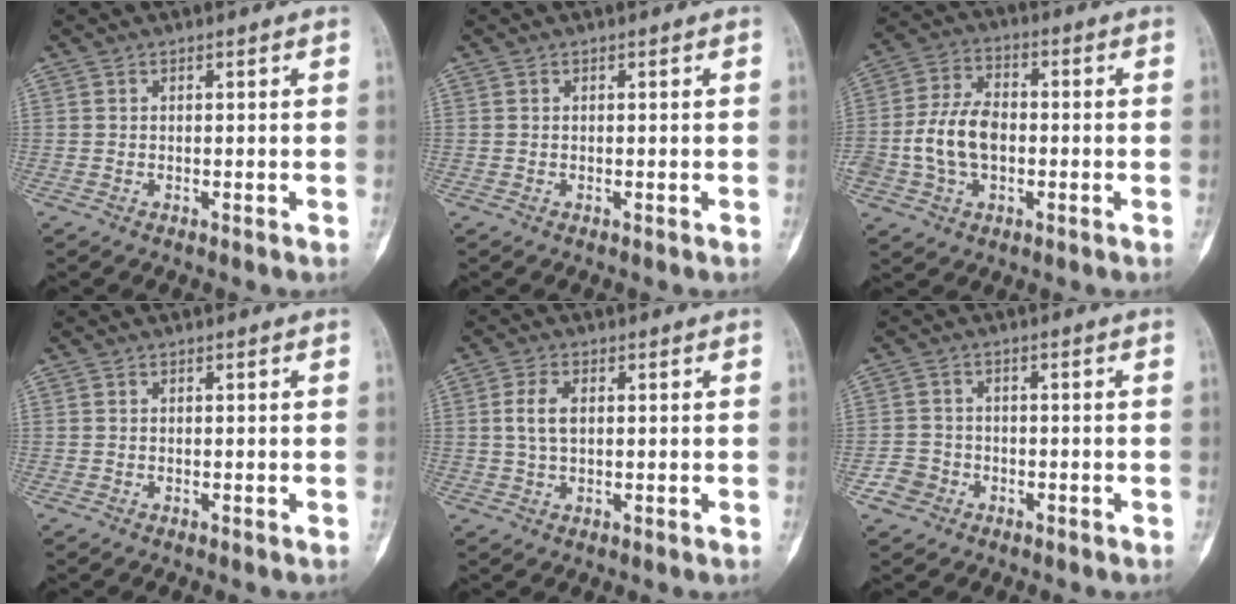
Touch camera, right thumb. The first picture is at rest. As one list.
[{"total": 0.0}, {"total": 10.3, "force": [-1.4, 6.6, 7.7], "torque": [-0.147, 0.025, -0.034]}, {"total": 0.0}, {"total": 4.0, "force": [0.7, 2.1, 3.4], "torque": [-0.077, 0.003, 0.011]}, {"total": 3.7, "force": [-1.9, 3.2, 0.5], "torque": [0.003, 0.018, -0.034]}]